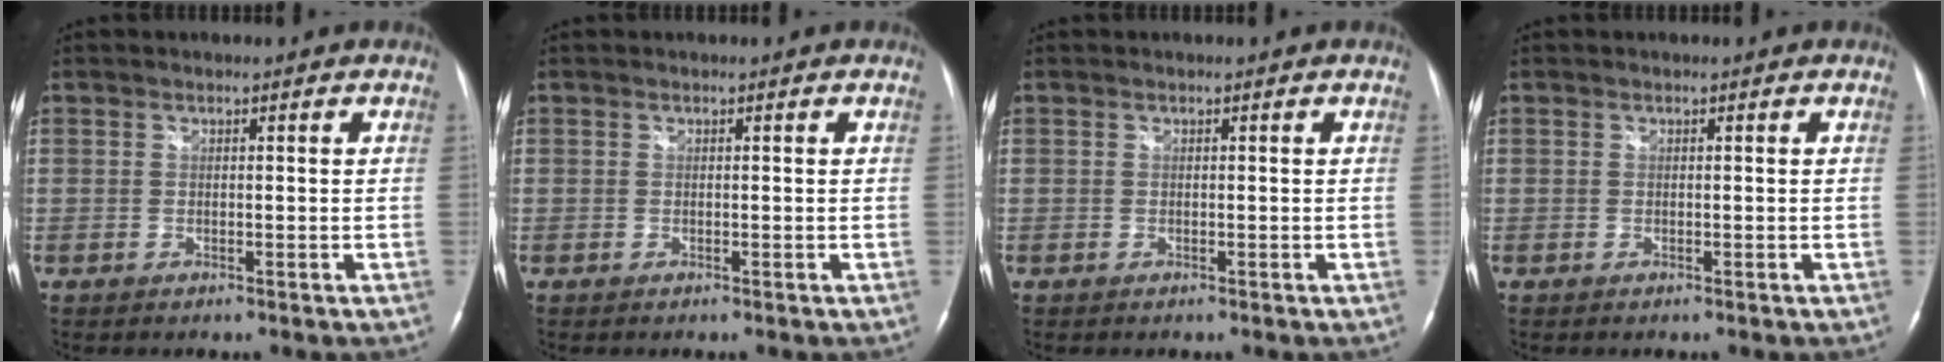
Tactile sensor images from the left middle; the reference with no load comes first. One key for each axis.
{"total": 0.0}
{"total": 0.0}
{"total": 0.0}